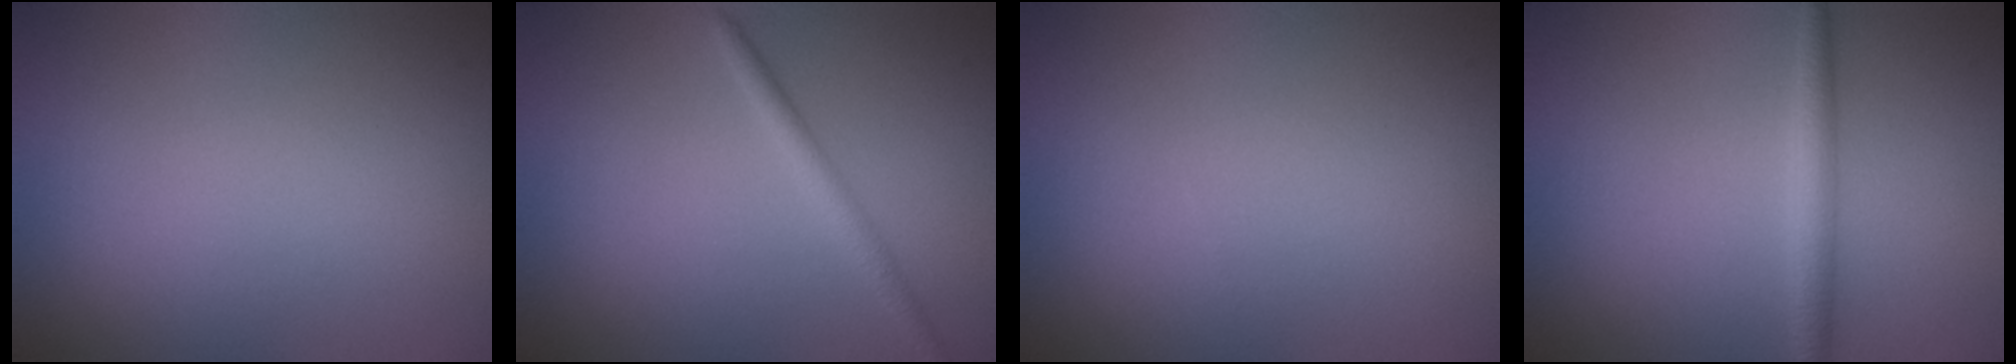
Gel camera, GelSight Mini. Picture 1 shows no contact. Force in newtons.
{"total": 1.8, "press": 1.8, "slide": 0.1}
{"total": 0.0}
{"total": 2.2, "press": 2.2, "slide": 0.0}